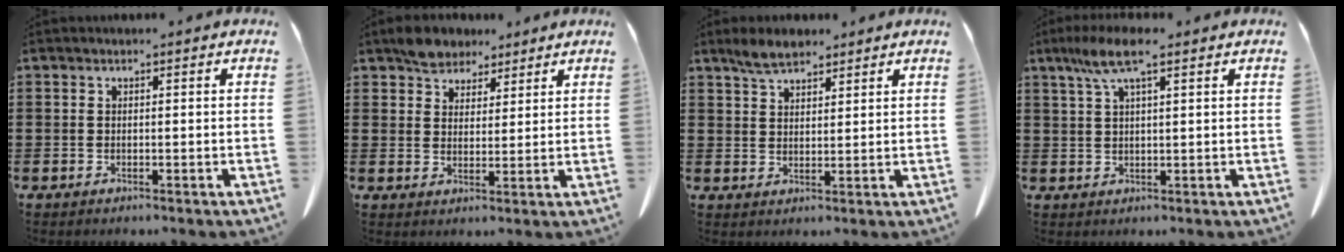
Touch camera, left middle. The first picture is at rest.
{"total": 4.7, "force": [3.9, 2.6, 0.7], "torque": [-0.030, 0.004, 0.076]}
{"total": 4.1, "force": [3.3, 1.6, 1.7], "torque": [-0.042, 0.001, 0.063]}
{"total": 6.6, "force": [3.6, 1.1, 5.3], "torque": [-0.111, 0.003, 0.064]}